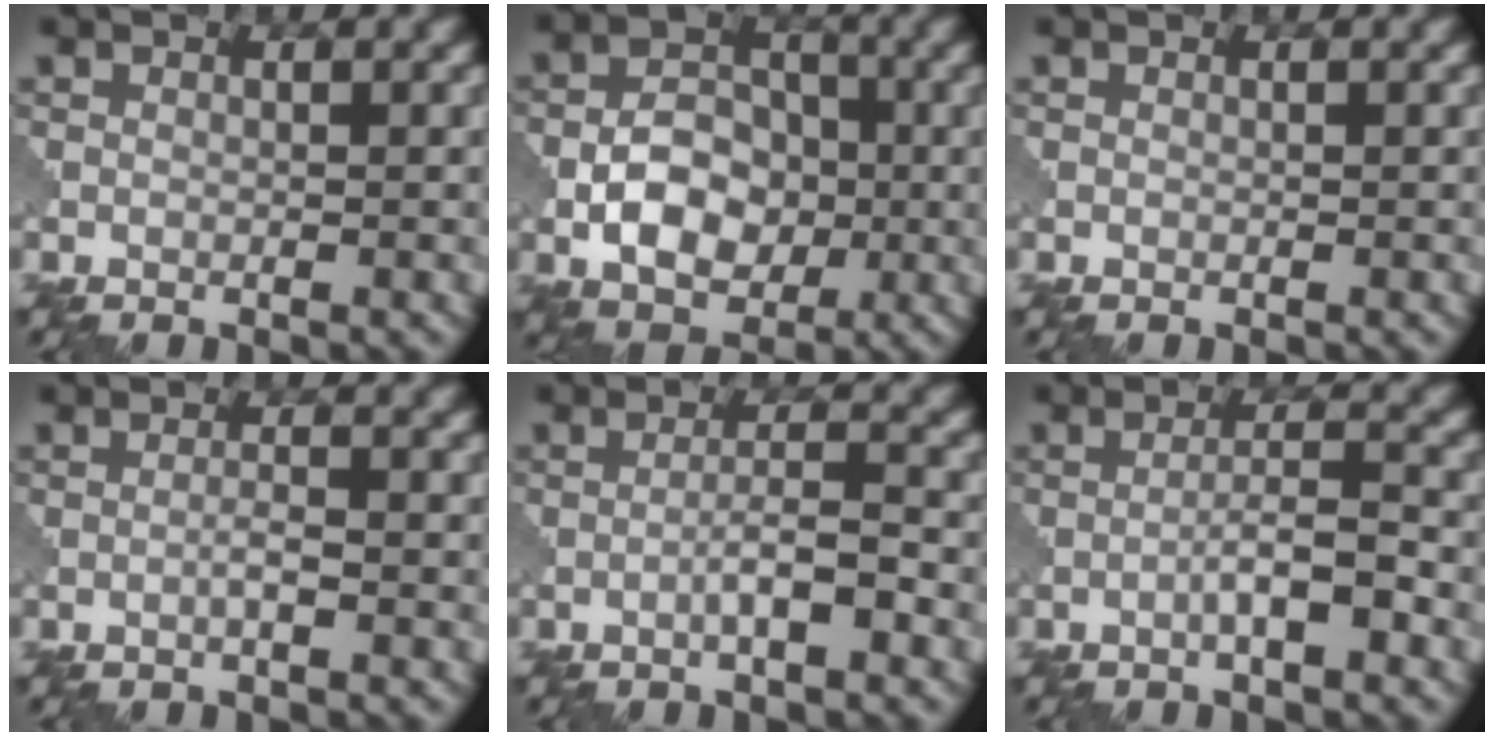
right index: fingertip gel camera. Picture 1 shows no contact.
{"total": 6.0, "force": [-1.5, 4.1, 4.1], "torque": [-0.059, 0.004, -0.029]}
{"total": 0.0}
{"total": 1.2, "force": [-0.5, 0.1, 1.1], "torque": [-0.020, 0.004, -0.011]}
{"total": 2.8, "force": [-1.2, 0.4, 2.5], "torque": [-0.043, 0.011, -0.024]}
{"total": 3.1, "force": [-1.4, 0.5, 2.8], "torque": [-0.048, 0.012, -0.027]}